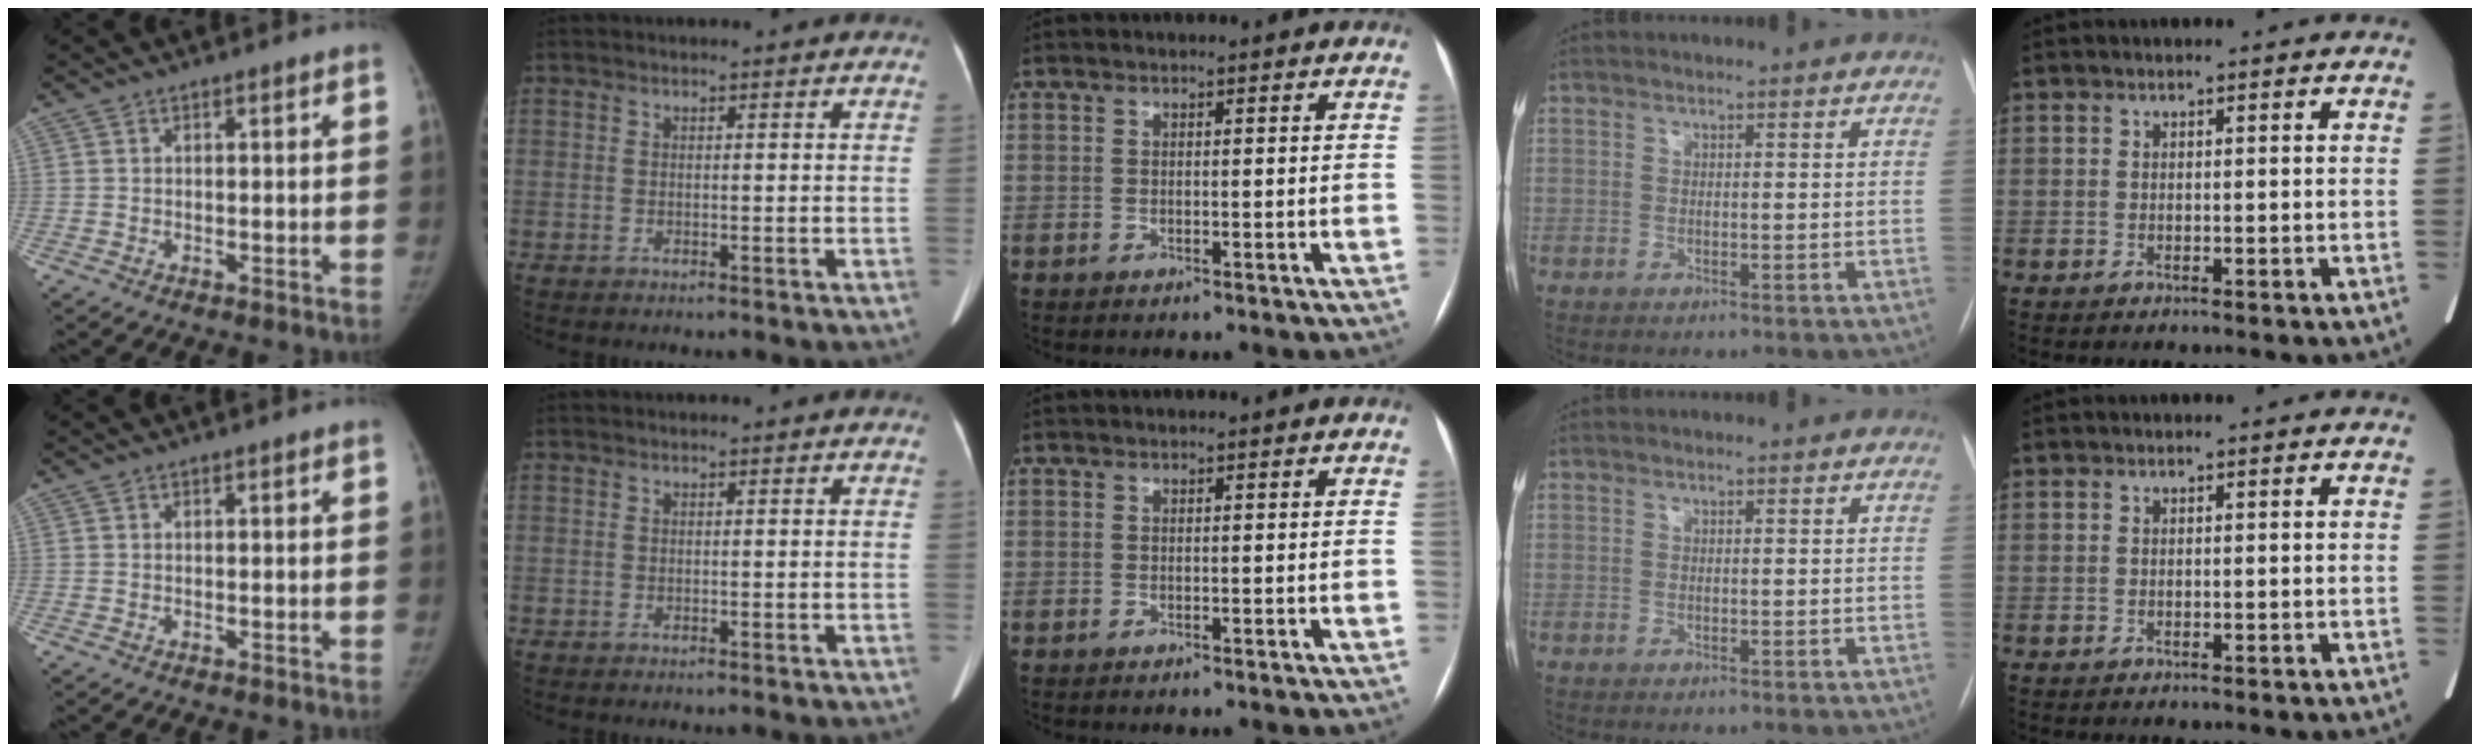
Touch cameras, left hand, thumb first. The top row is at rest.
{}